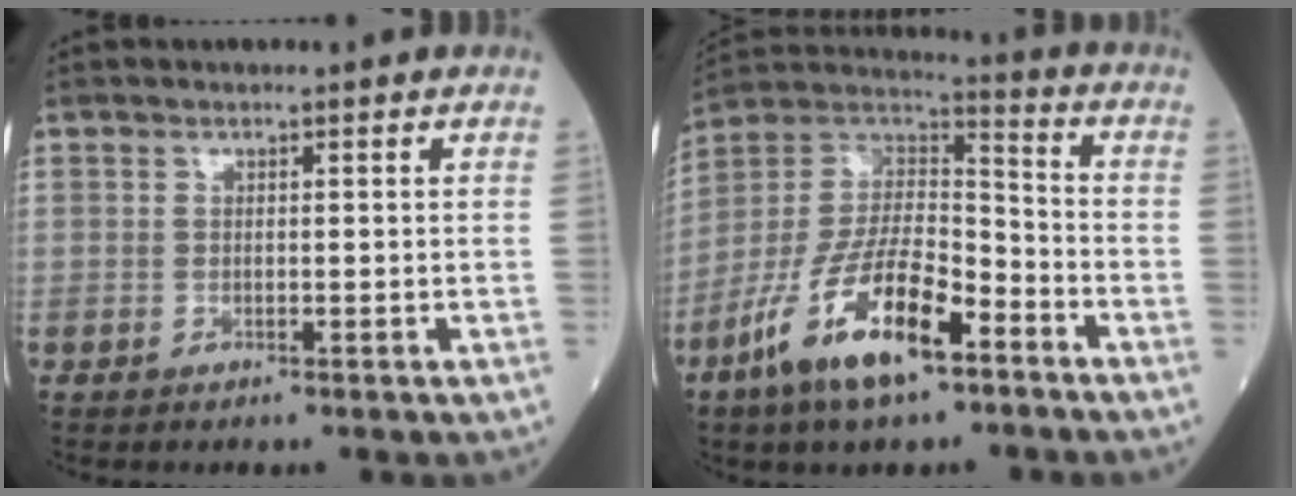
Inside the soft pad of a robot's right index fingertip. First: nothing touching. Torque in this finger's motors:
{"motor_torque": [1.76, -0.38, 0.43, 0.15]}